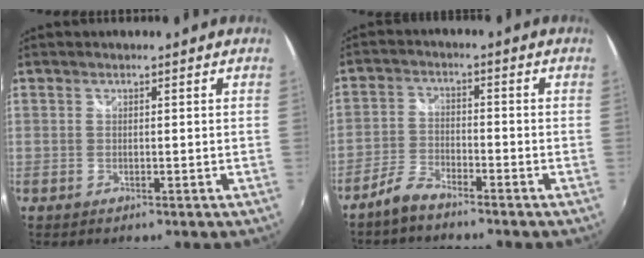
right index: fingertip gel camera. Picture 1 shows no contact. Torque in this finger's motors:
{"motor_torque": [0.29, -0.17, 0.07, 0.04]}